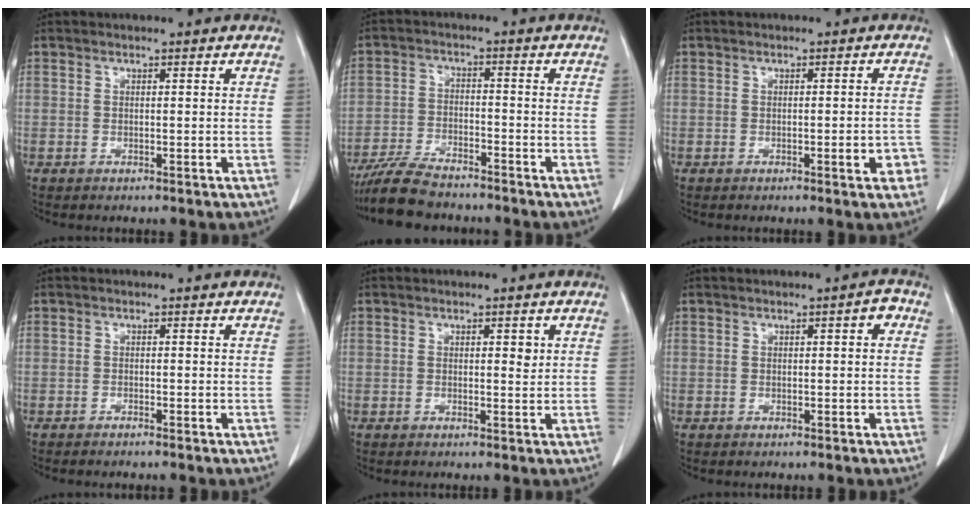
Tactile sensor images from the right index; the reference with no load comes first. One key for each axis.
{"total": 8.5, "fx": -7.5, "fy": 2.2, "fz": 3.5, "tx": -0.066, "ty": -0.022, "tz": -0.134}
{"total": 3.1, "fx": -1.4, "fy": 0.6, "fz": 2.7, "tx": -0.028, "ty": -0.001, "tz": -0.017}
{"total": 0.8, "fx": -0.7, "fy": -0.1, "fz": 0.2, "tx": -0.006, "ty": -0.001, "tz": -0.012}
{"total": 1.5, "fx": 0.5, "fy": 0.6, "fz": 1.3, "tx": -0.018, "ty": -0.001, "tz": 0.007}
{"total": 1.9, "fx": 0.6, "fy": 0.4, "fz": 1.8, "tx": -0.021, "ty": 0.006, "tz": 0.006}